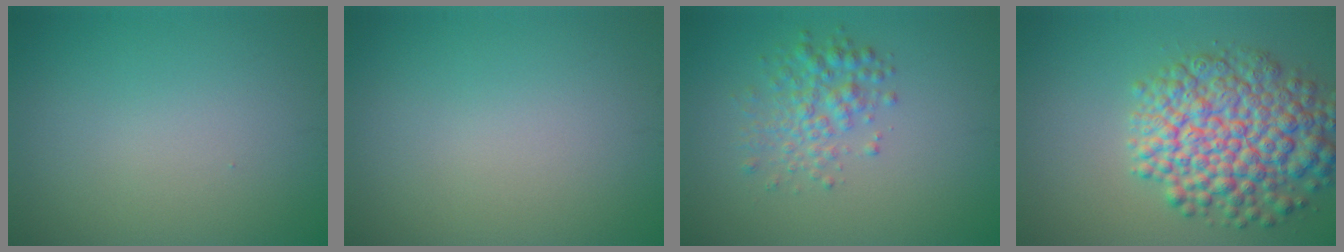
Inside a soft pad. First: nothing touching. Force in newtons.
{"total": 0.0}
{"total": 3.0, "press": 3.0, "slide": 0.1}
{"total": 9.1, "press": 9.1, "slide": 0.4}